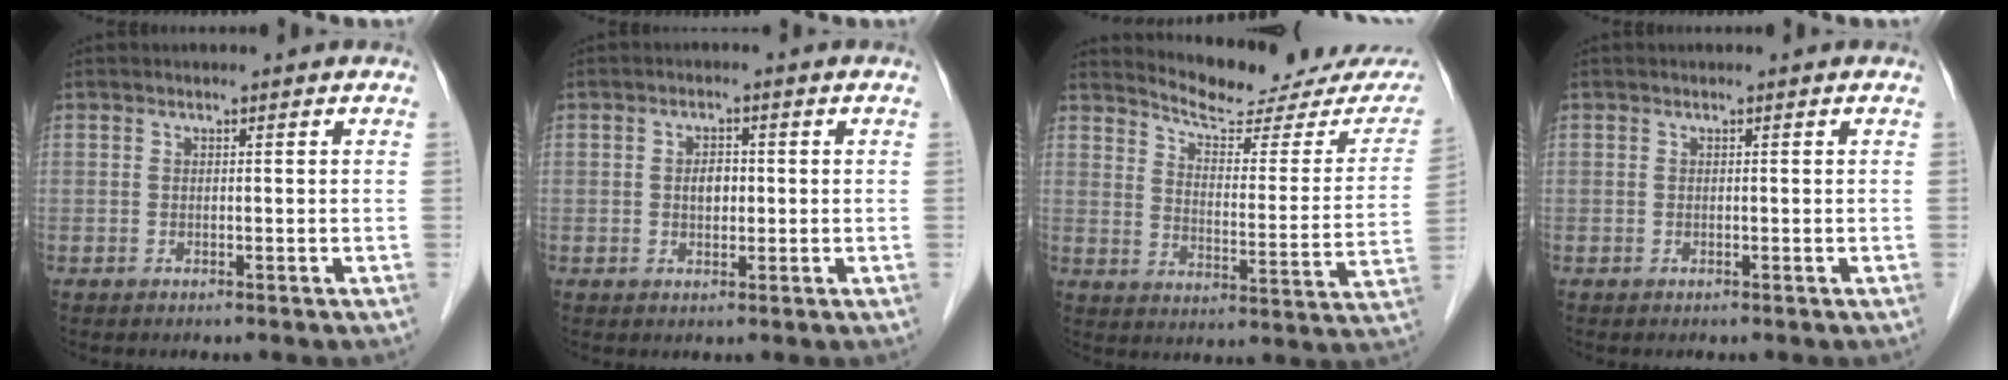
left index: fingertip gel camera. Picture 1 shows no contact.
{"total": 2.4, "force": [-0.3, 1.4, 1.8], "torque": [-0.032, 0.001, -0.004]}
{"total": 17.4, "force": [16.3, 2.9, 5.4], "torque": [-0.066, -0.064, 0.198]}
{"total": 0.0}